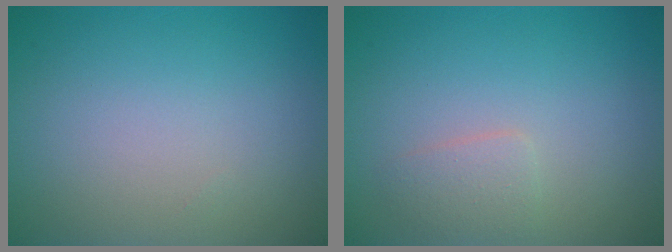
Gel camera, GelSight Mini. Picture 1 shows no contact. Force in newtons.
{"total": 1.4, "press": 1.4, "slide": 0.1}